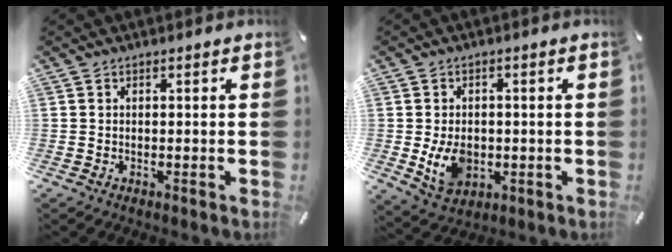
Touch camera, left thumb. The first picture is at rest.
{"total": 8.0, "force": [-1.0, 6.1, 5.1], "torque": [-0.096, -0.004, -0.020]}